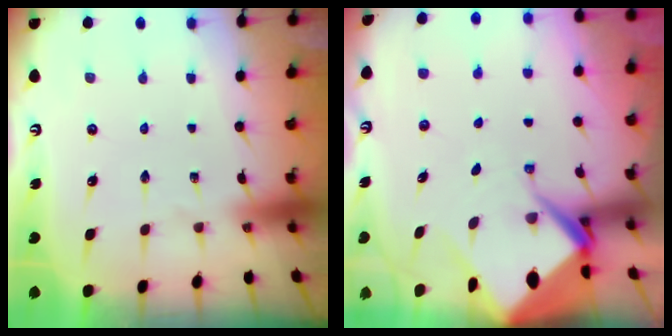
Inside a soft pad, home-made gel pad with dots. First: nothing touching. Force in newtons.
{"total": 9.5, "press": 9.5, "slide": 1.1}